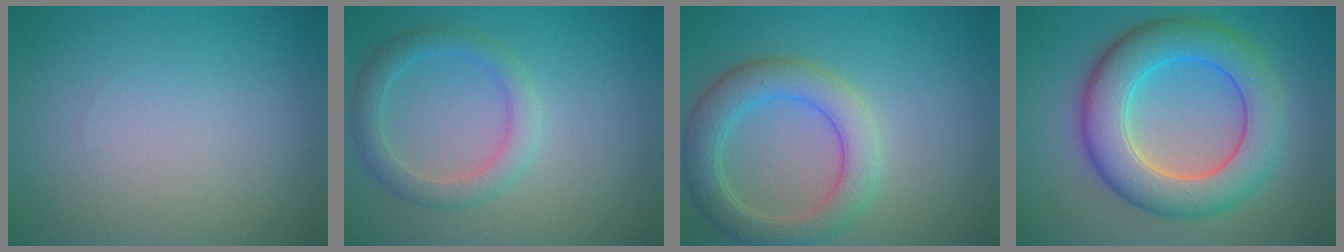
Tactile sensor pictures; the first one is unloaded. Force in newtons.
{"total": 2.9, "press": 2.9, "slide": 0.1}
{"total": 5.0, "press": 5.0, "slide": 0.5}
{"total": 8.4, "press": 8.4, "slide": 0.1}